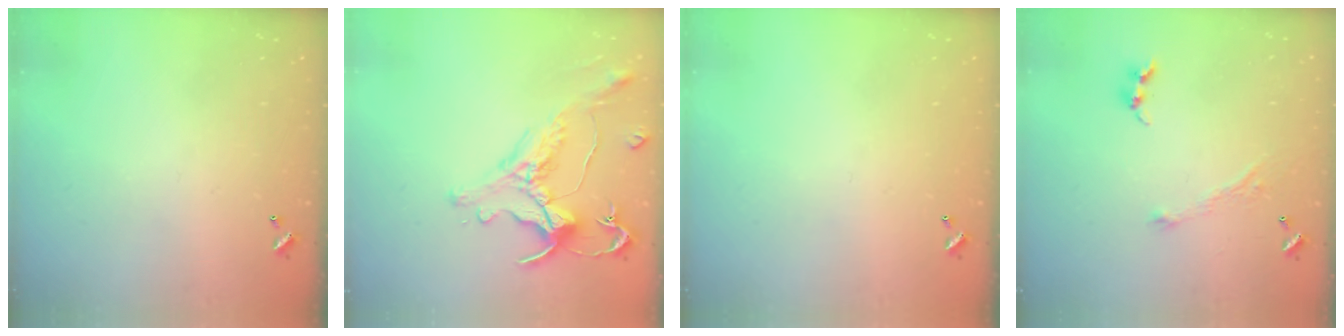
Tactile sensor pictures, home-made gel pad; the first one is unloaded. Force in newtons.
{"total": 0.7, "press": 0.1, "slide": 0.7}
{"total": 0.0}
{"total": 2.9, "press": 2.8, "slide": 0.4}